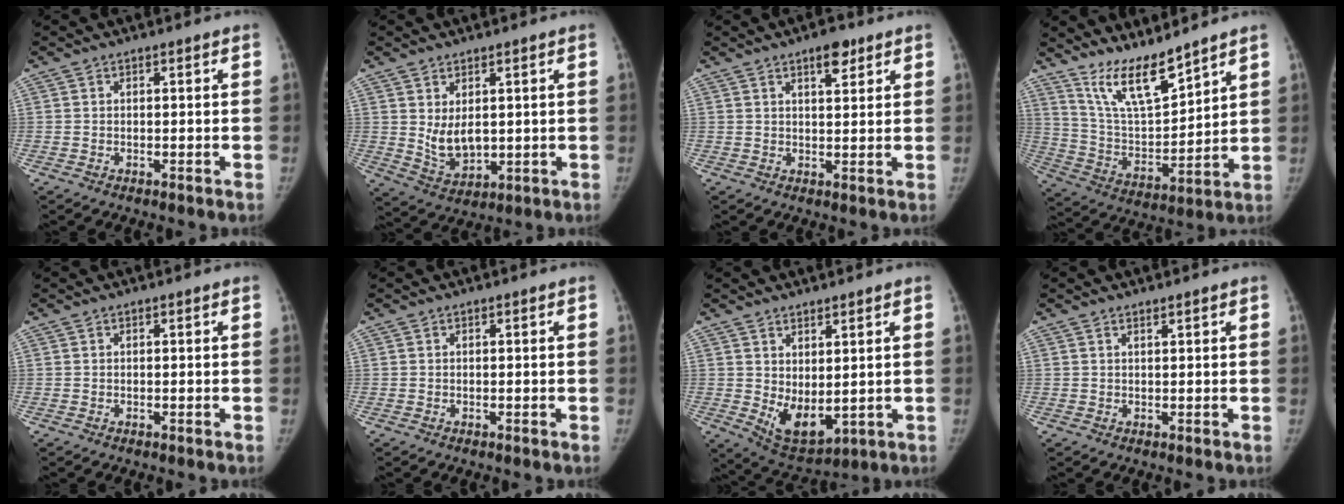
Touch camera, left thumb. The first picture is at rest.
{"total": 6.8, "force": [1.2, 4.0, 5.3], "torque": [-0.077, -0.020, 0.040]}
{"total": 4.5, "force": [2.8, 1.7, 3.0], "torque": [-0.034, -0.015, 0.041]}
{"total": 12.5, "force": [10.2, 2.7, 6.7], "torque": [-0.103, -0.073, 0.203]}
{"total": 0.0}
{"total": 0.0}
{"total": 8.5, "force": [0.9, 4.3, 7.2], "torque": [-0.103, -0.025, 0.040]}
{"total": 0.8, "force": [0.7, 0.1, 0.4], "torque": [-0.007, -0.005, 0.013]}